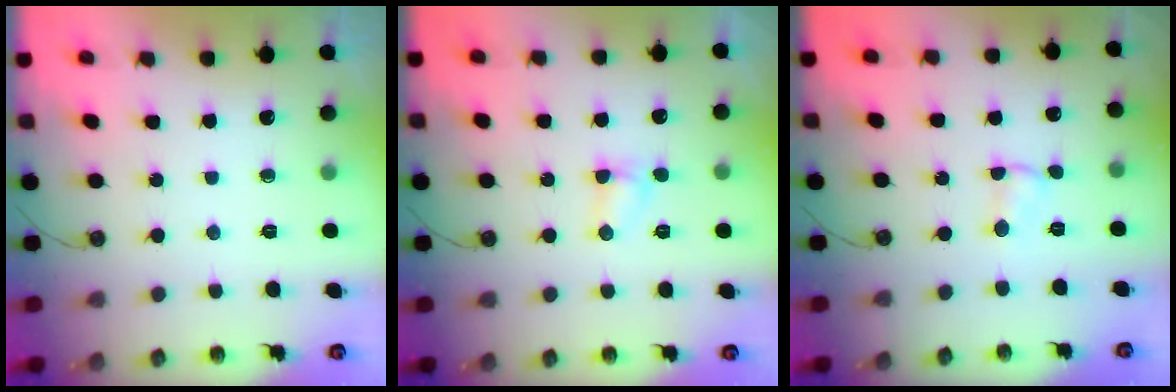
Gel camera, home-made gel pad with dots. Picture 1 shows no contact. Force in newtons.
{"total": 3.7, "press": 3.6, "slide": 1.0}
{"total": 1.0, "press": 0.9, "slide": 0.5}